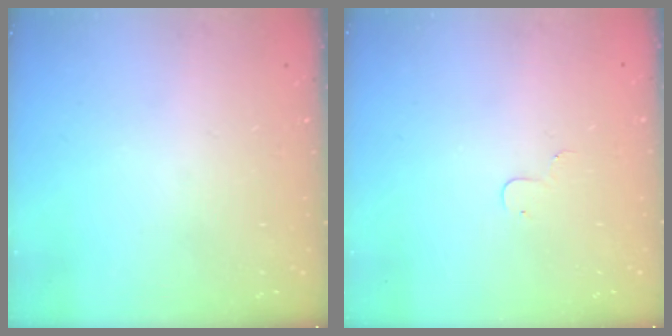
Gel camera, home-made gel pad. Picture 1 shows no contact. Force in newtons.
{"total": 3.4, "press": 3.4, "slide": 0.4}